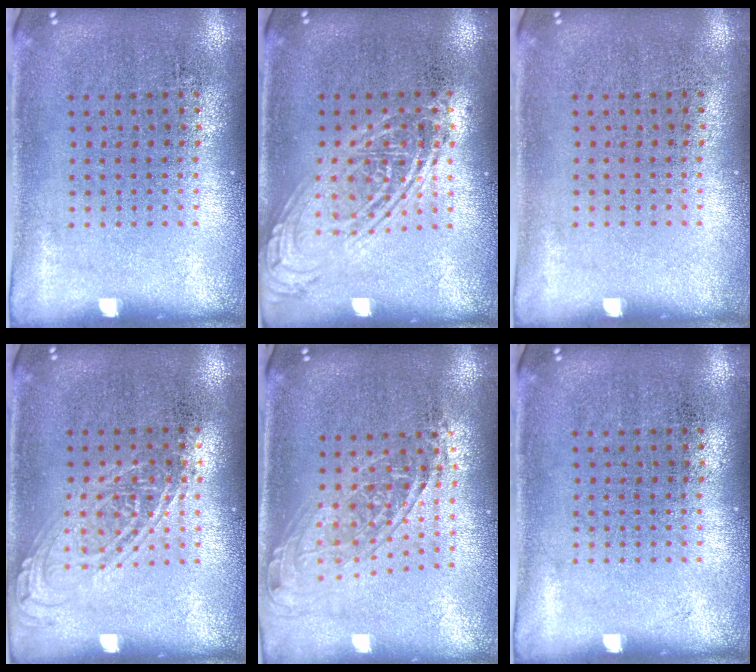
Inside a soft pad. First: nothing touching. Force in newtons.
{"total": 2.4, "press": 2.4, "slide": 0.2}
{"total": 0.0}
{"total": 1.0, "press": 1.0, "slide": 0.1}
{"total": 1.6, "press": 1.2, "slide": 1.0}
{"total": 0.0}